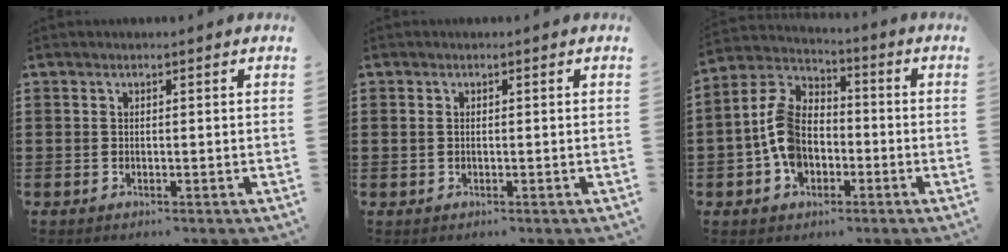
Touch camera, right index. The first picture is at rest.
{"total": 0.9, "force": [0.1, 0.7, 0.5], "torque": [-0.014, 0.005, 0.001]}
{"total": 9.8, "force": [-2.2, 6.9, 6.6], "torque": [-0.169, 0.013, -0.046]}